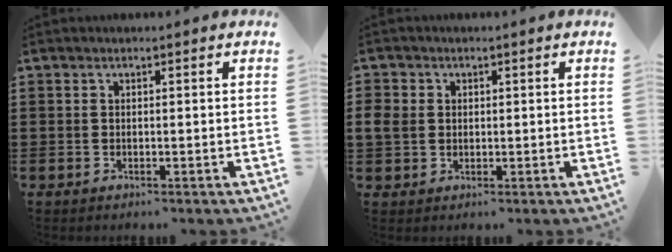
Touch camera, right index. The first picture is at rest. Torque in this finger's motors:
{"motor_torque": [0.74, 0.20, 0.06, 0.05]}